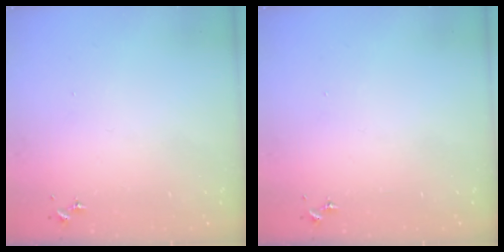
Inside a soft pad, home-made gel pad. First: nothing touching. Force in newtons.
{"total": 0.0}